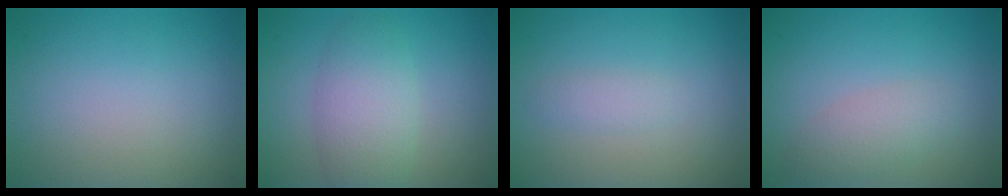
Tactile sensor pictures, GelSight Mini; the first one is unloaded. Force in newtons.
{"total": 4.2, "press": 4.2, "slide": 0.0}
{"total": 1.1, "press": 1.1, "slide": 0.0}
{"total": 2.5, "press": 2.5, "slide": 0.1}